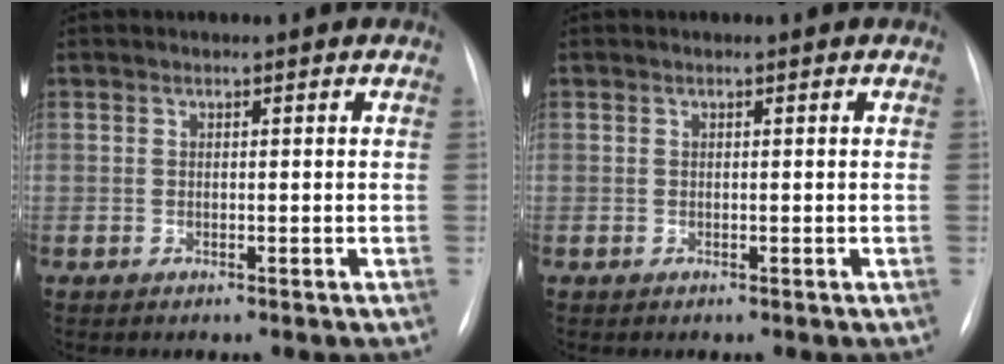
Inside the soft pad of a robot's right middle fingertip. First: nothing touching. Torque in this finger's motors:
{"motor_torque": [0.00, 0.00, 0.00, 0.00]}